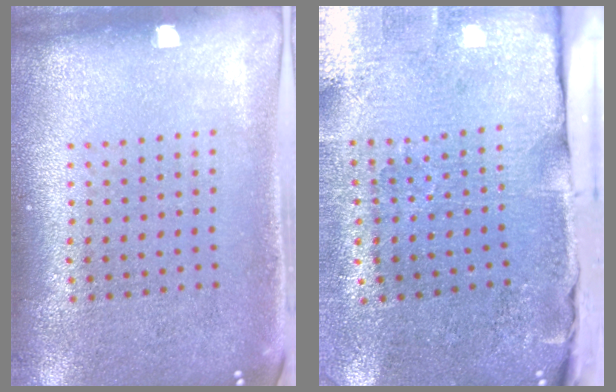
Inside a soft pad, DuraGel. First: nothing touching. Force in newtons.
{"total": 4.8, "press": 3.9, "slide": 2.8}